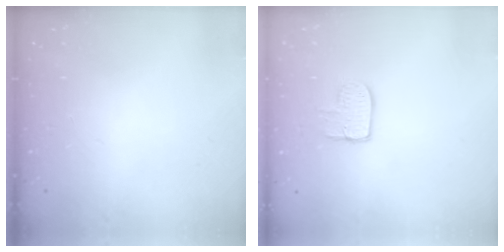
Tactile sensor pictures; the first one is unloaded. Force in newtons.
{"total": 7.4, "press": 7.4, "slide": 0.2}